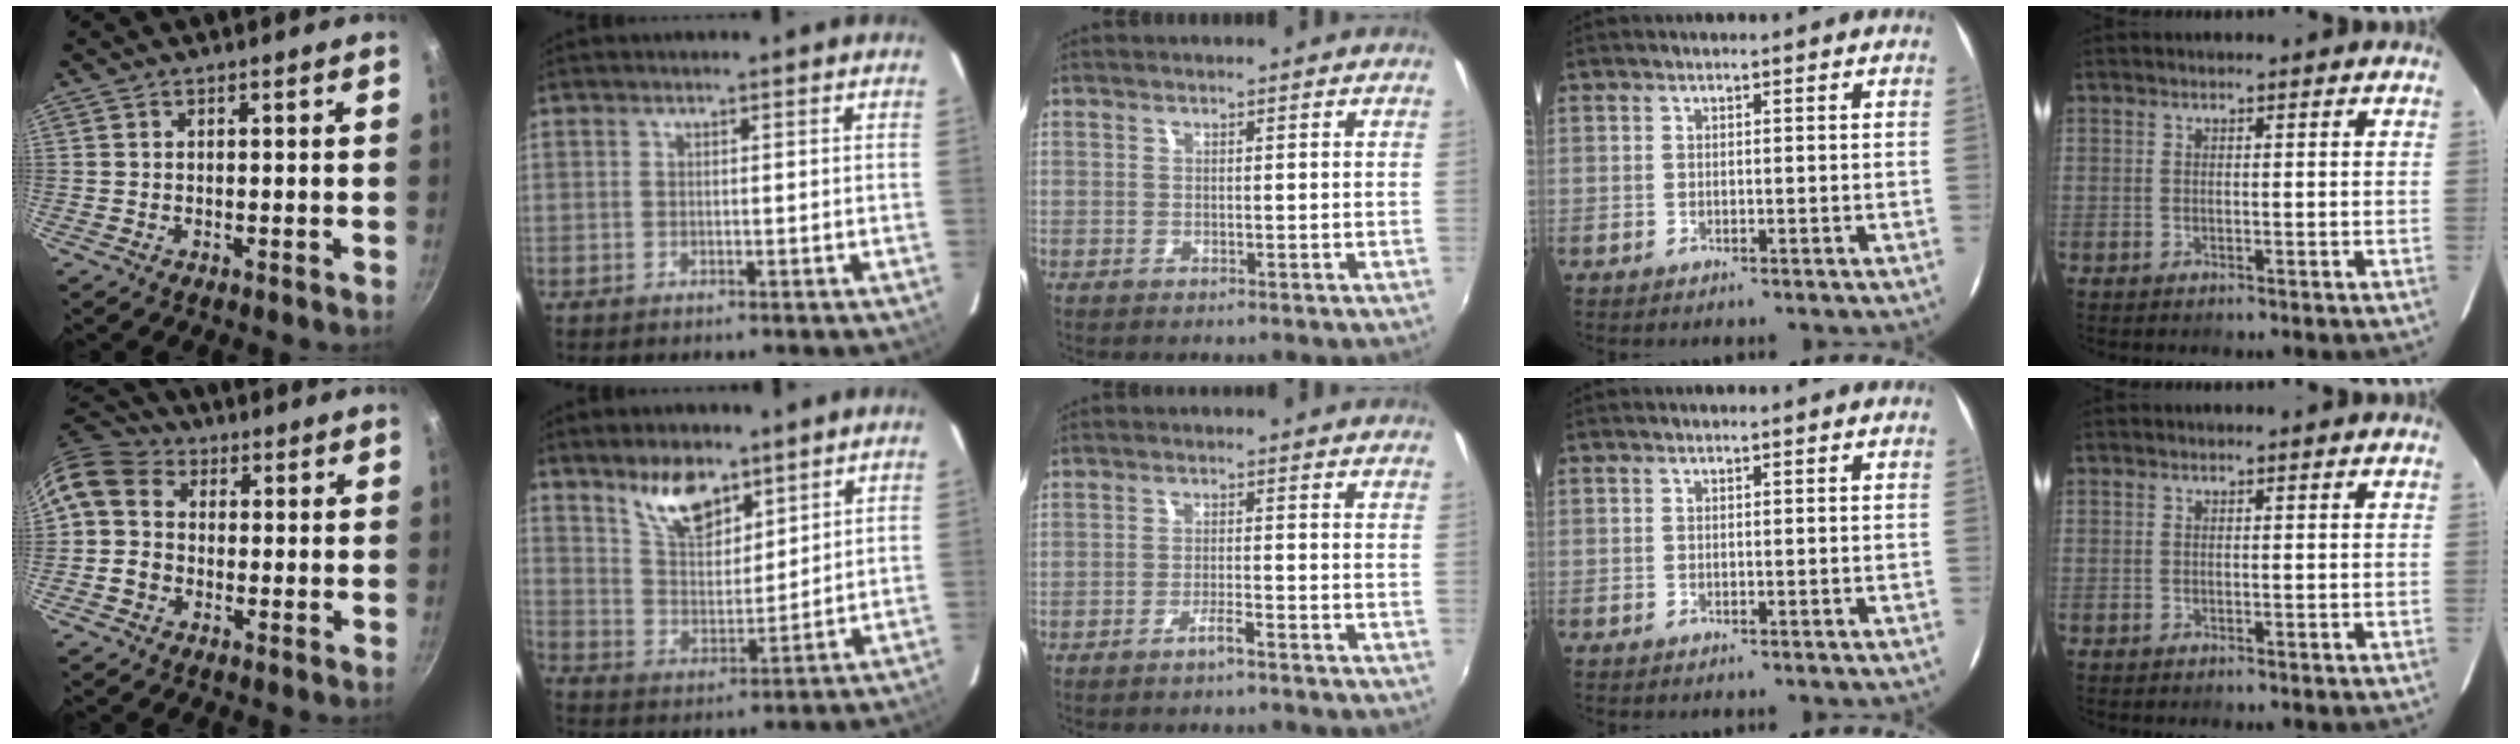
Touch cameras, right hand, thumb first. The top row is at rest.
{"thumb": {"total": 9.6, "force": [0.1, 8.1, 5.1], "torque": [-0.074, 0.019, -0.016]}, "index": {"total": 9.6, "force": [6.8, 4.2, 5.3], "torque": [-0.089, 0.004, 0.135]}, "middle": {"total": 2.5, "force": [-2.1, 0.1, 1.3], "torque": [-0.037, 0.001, -0.036]}}